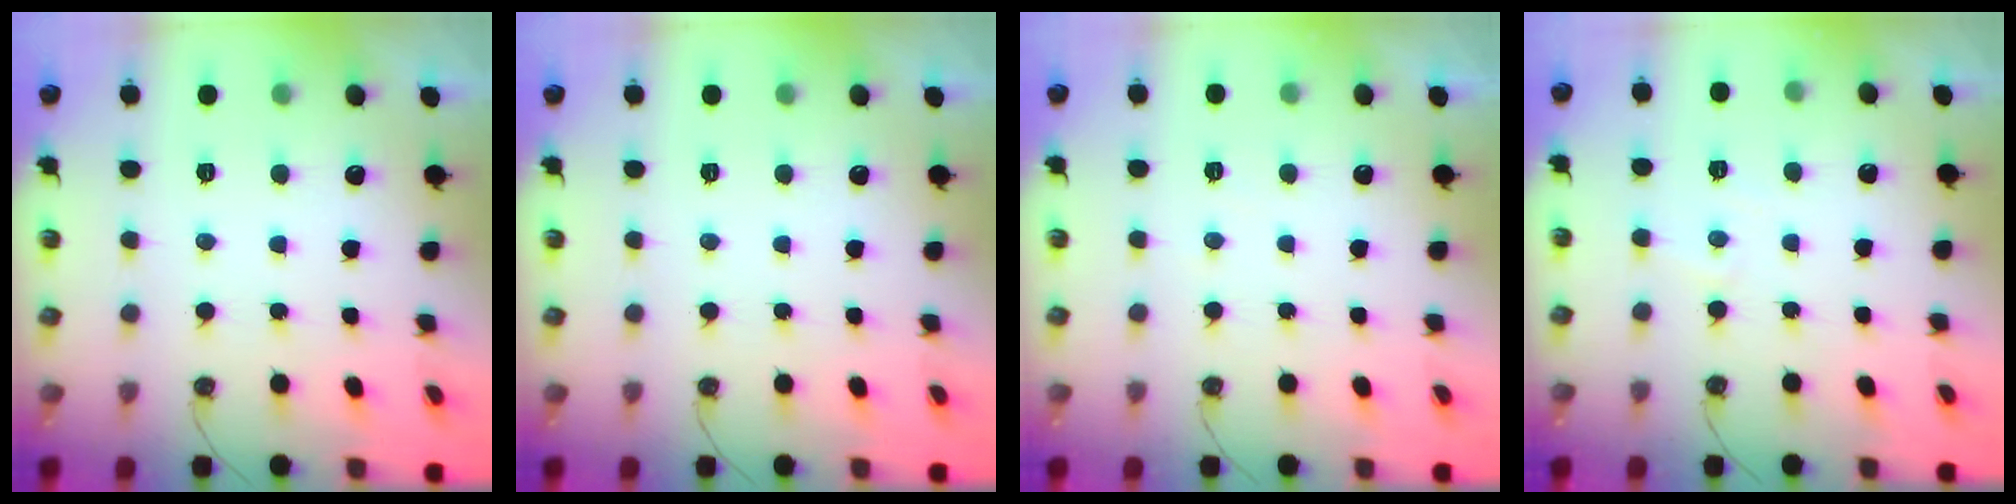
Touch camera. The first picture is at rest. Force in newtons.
{"total": 0.0}
{"total": 3.6, "press": 3.5, "slide": 0.6}
{"total": 2.7, "press": 2.7, "slide": 0.5}